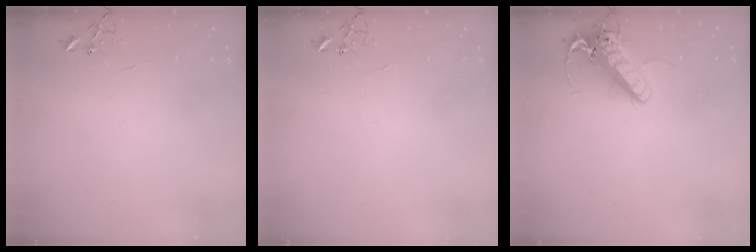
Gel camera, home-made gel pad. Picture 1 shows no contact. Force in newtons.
{"total": 0.0}
{"total": 14.8, "press": 14.5, "slide": 2.9}